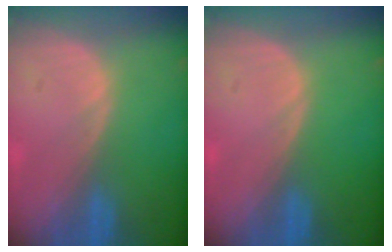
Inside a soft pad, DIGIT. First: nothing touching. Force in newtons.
{"total": 0.0}